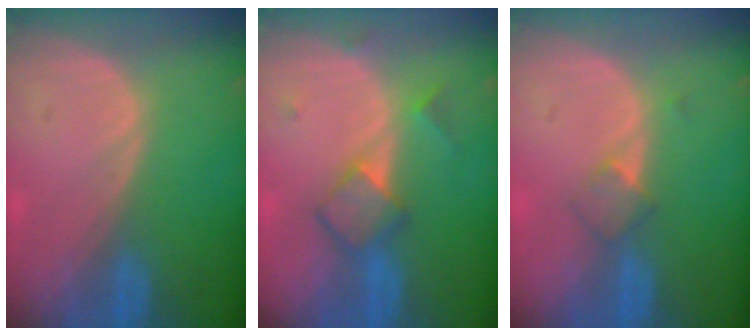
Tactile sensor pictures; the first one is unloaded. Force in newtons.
{"total": 5.0, "press": 5.0, "slide": 0.5}
{"total": 2.7, "press": 2.4, "slide": 1.1}